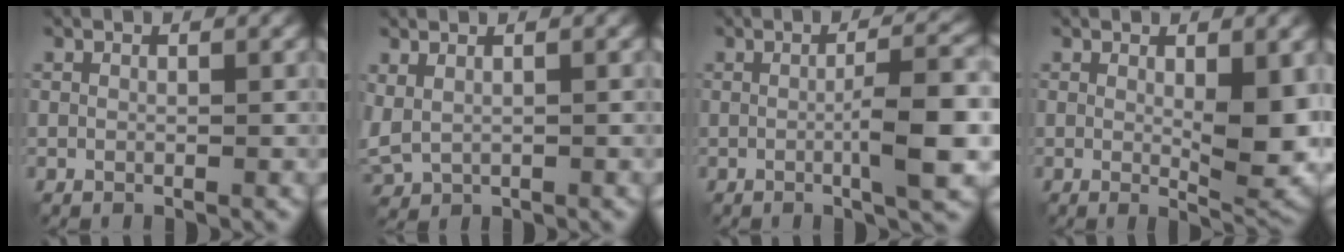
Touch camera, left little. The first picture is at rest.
{"total": 2.1, "force": [1.1, 1.2, 1.4], "torque": [-0.043, 0.003, 0.029]}
{"total": 6.1, "force": [-0.7, 1.2, 5.9], "torque": [-0.088, 0.004, -0.014]}
{"total": 5.9, "force": [0.5, 1.9, 5.5], "torque": [-0.083, -0.009, 0.014]}